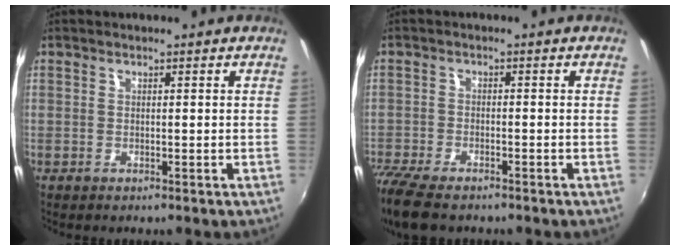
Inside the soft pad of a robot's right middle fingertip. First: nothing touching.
{"total": 10.5, "force": [-8.5, 3.0, 5.5], "torque": [-0.142, -0.047, -0.157]}